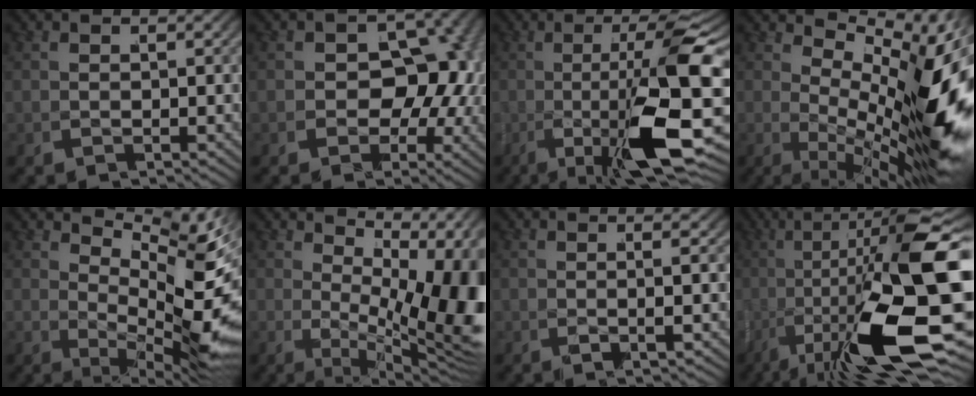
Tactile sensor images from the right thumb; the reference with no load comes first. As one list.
[{"total": 7.1, "force": [-1.1, 6.0, 3.8], "torque": [-0.079, -0.034, -0.008]}, {"total": 13.6, "force": [-1.7, 3.7, 12.9], "torque": [-0.208, -0.008, -0.023]}, {"total": 12.1, "force": [0.0, 5.8, 10.6], "torque": [-0.159, -0.038, 0.016]}, {"total": 8.8, "force": [2.7, 3.2, 7.8], "torque": [-0.108, -0.012, 0.047]}, {"total": 11.7, "force": [0.3, 5.8, 10.1], "torque": [-0.157, -0.053, 0.029]}, {"total": 2.6, "force": [1.0, -0.2, 2.4], "torque": [-0.033, 0.011, 0.011]}, {"total": 15.8, "force": [-2.0, 5.8, 14.5], "torque": [-0.230, -0.024, -0.022]}]